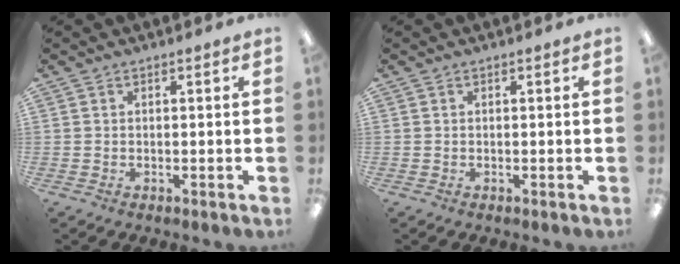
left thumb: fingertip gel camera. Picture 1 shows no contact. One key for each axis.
{"total": 0.0}